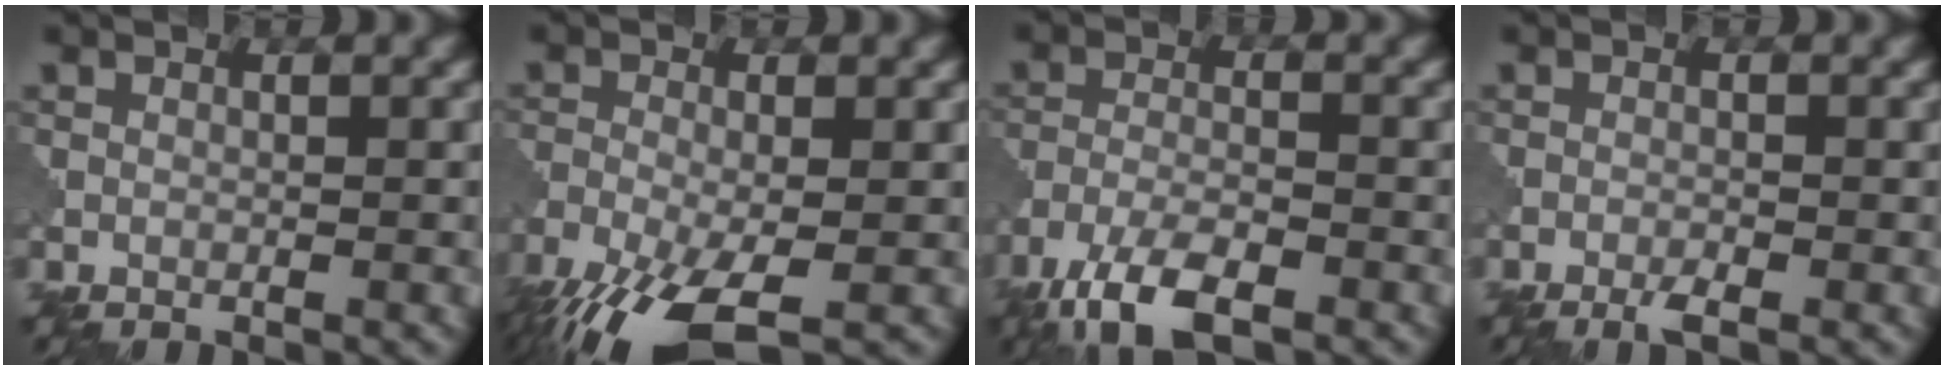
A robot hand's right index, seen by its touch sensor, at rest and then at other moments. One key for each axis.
{"total": 9.4, "fx": -5.7, "fy": 3.2, "fz": 6.8, "tx": -0.151, "ty": -0.031, "tz": -0.109}
{"total": 6.5, "fx": -4.6, "fy": 1.9, "fz": 4.2, "tx": -0.084, "ty": -0.005, "tz": -0.093}
{"total": 1.6, "fx": -1.1, "fy": 0.2, "fz": 1.2, "tx": -0.022, "ty": 0.000, "tz": -0.023}